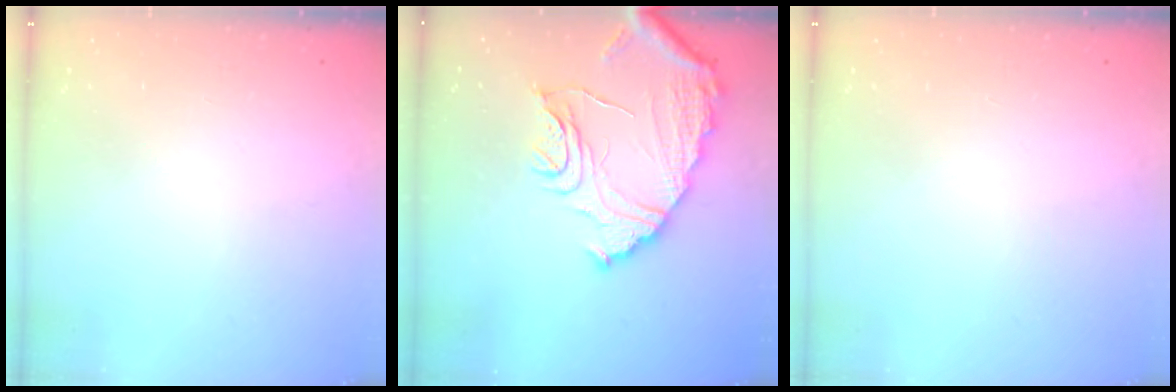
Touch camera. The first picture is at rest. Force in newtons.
{"total": 16.7, "press": 16.6, "slide": 1.3}
{"total": 0.0}